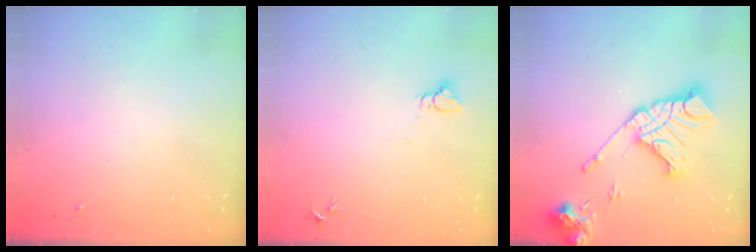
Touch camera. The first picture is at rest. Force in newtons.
{"total": 3.2, "press": 3.2, "slide": 0.1}
{"total": 19.0, "press": 18.8, "slide": 2.3}